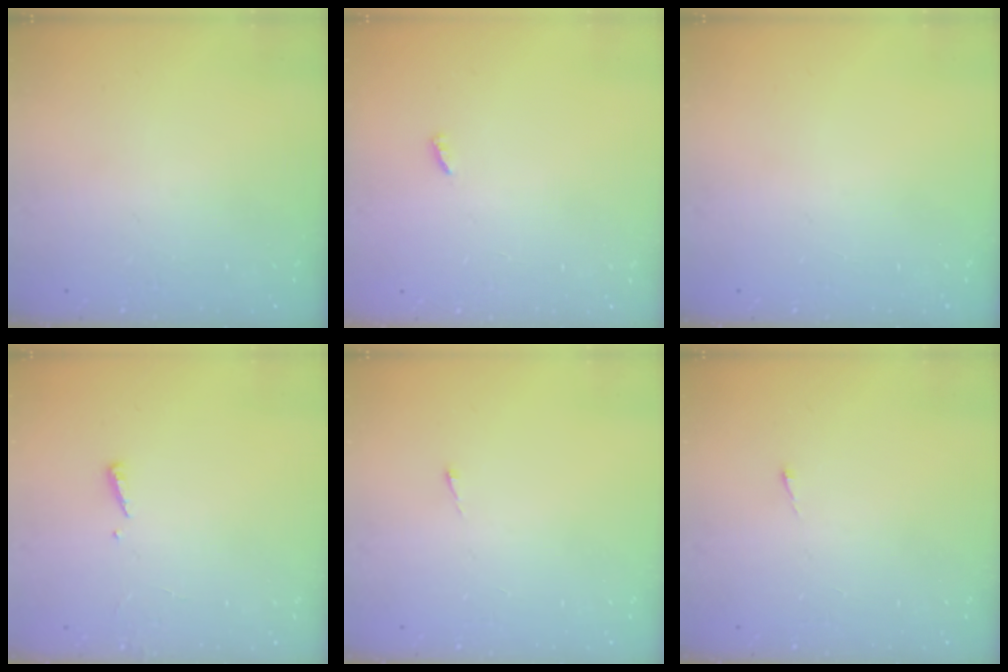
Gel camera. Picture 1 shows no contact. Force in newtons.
{"total": 1.9, "press": 1.9, "slide": 0.3}
{"total": 0.0}
{"total": 2.4, "press": 2.4, "slide": 0.2}
{"total": 2.7, "press": 2.7, "slide": 0.4}
{"total": 2.7, "press": 2.7, "slide": 0.4}